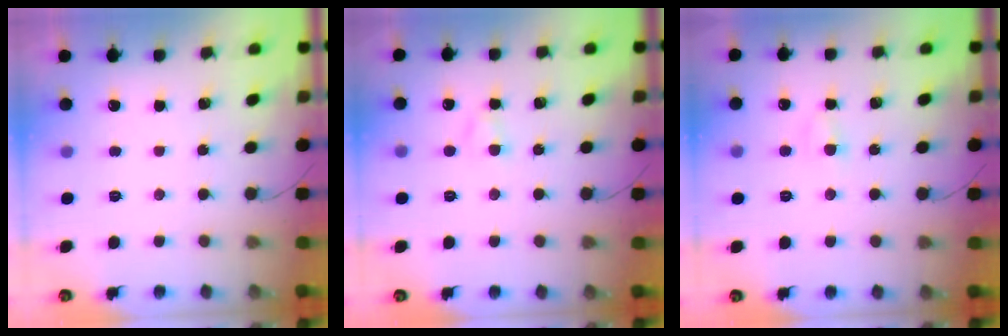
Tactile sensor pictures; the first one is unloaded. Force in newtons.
{"total": 2.8, "press": 2.6, "slide": 1.0}
{"total": 2.8, "press": 2.6, "slide": 1.0}